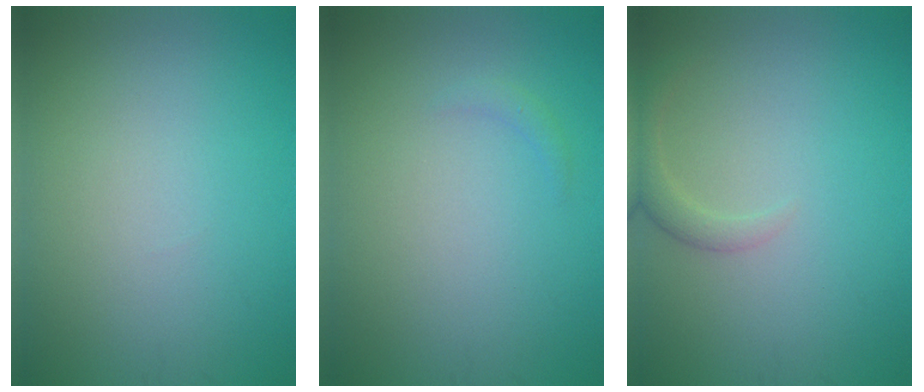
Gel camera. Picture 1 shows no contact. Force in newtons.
{"total": 0.7, "press": 0.7, "slide": 0.1}
{"total": 1.9, "press": 1.9, "slide": 0.2}